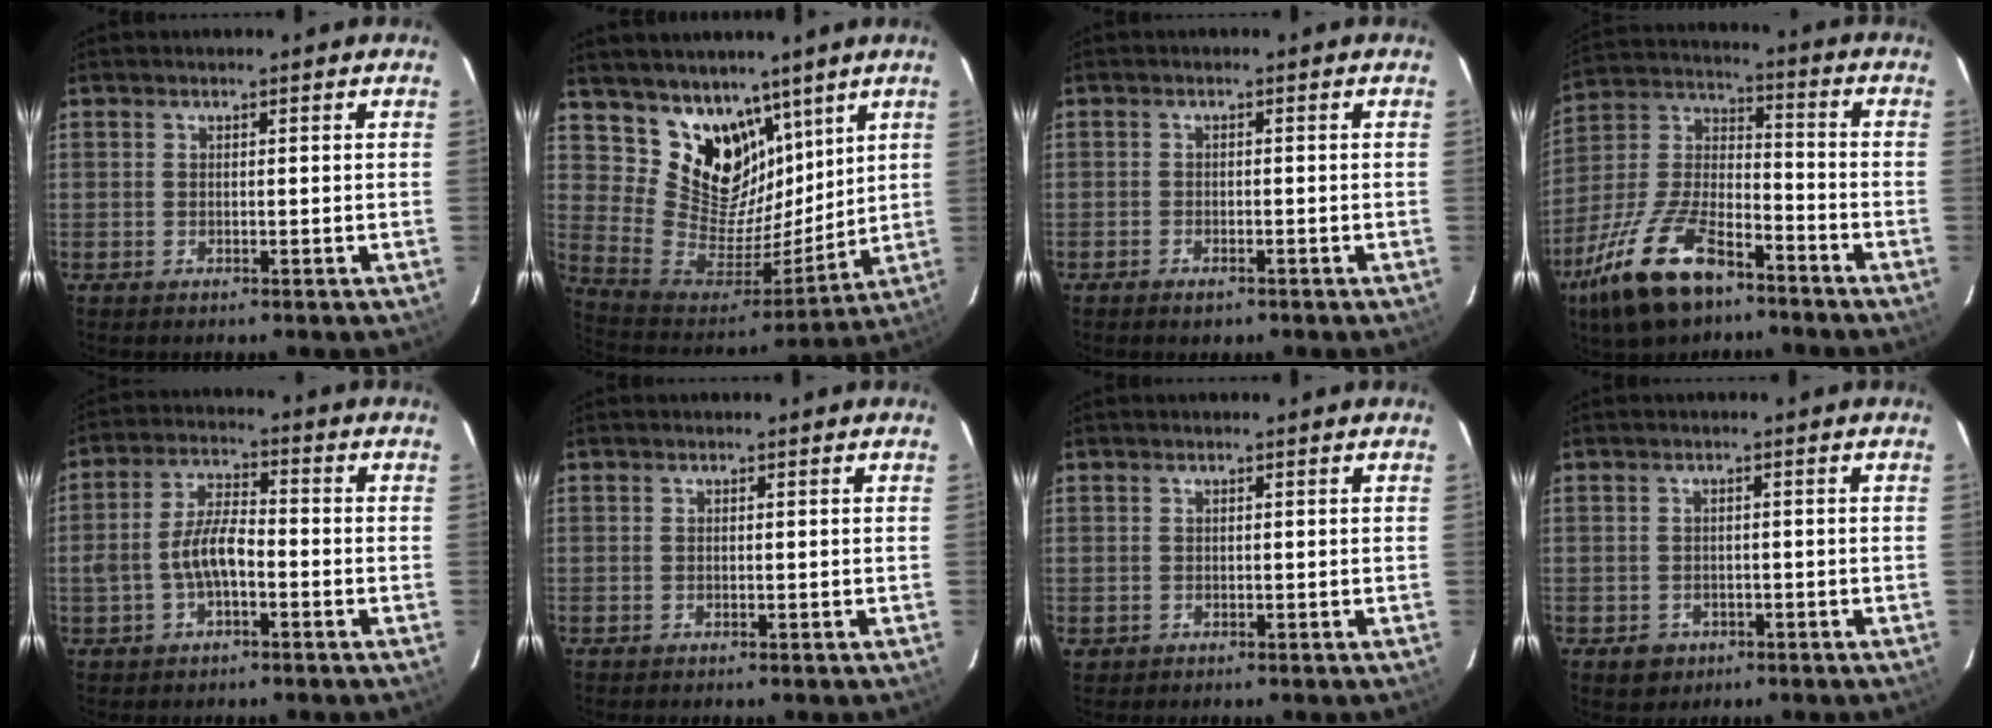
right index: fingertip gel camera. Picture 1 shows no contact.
{"total": 16.0, "force": [10.4, 10.5, 5.9], "torque": [-0.119, -0.010, 0.208]}
{"total": 2.2, "force": [-1.6, 1.2, 1.0], "torque": [-0.026, -0.001, -0.028]}
{"total": 19.3, "force": [-12.1, 8.3, 12.6], "torque": [-0.271, -0.006, -0.223]}
{"total": 7.3, "force": [-2.2, 3.1, 6.2], "torque": [-0.124, 0.012, -0.037]}
{"total": 0.0}
{"total": 1.3, "force": [0.0, 1.3, 0.1], "torque": [0.000, 0.001, 0.000]}
{"total": 3.6, "force": [-1.4, 3.2, 0.8], "torque": [-0.022, 0.002, -0.013]}